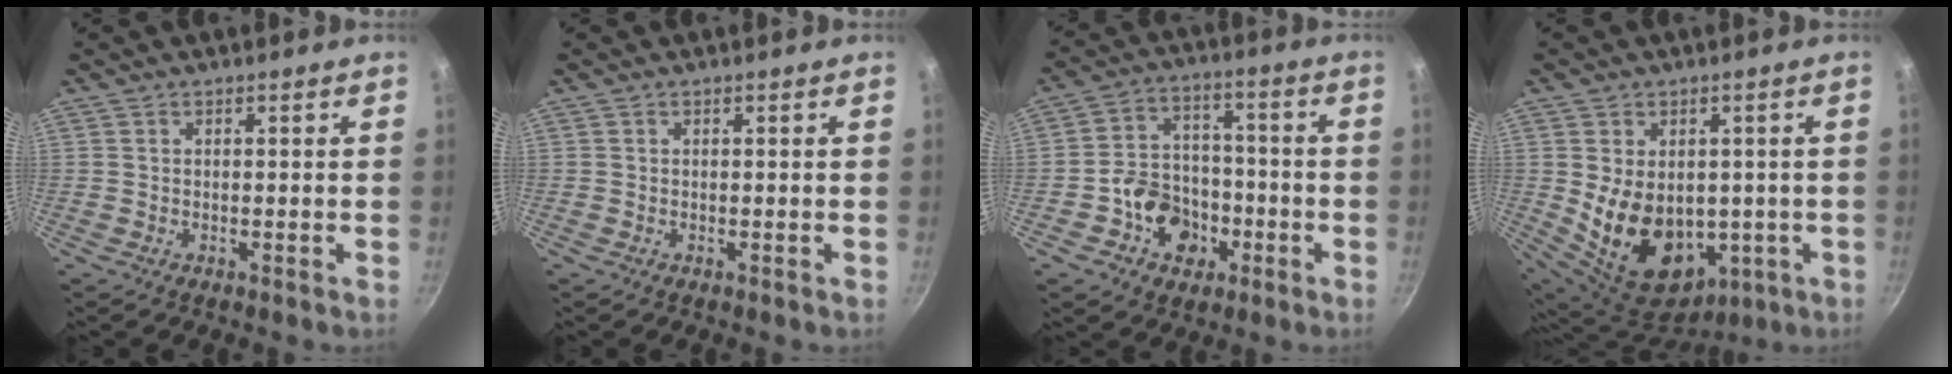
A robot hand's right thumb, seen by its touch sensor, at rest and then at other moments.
{"total": 0.0}
{"total": 11.3, "force": [-4.1, 9.1, 5.2], "torque": [-0.054, 0.043, -0.071]}
{"total": 16.4, "force": [-0.8, 11.9, 11.2], "torque": [-0.175, -0.018, 0.023]}